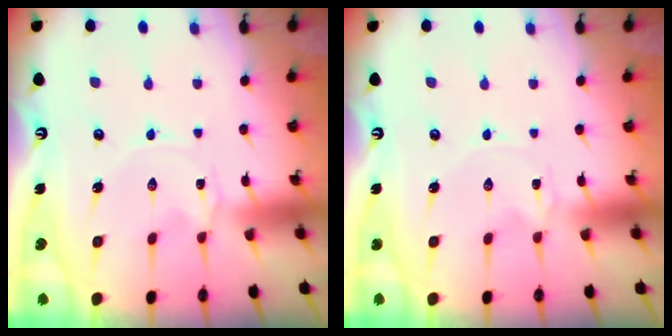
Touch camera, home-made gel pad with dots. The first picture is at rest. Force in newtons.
{"total": 0.0}